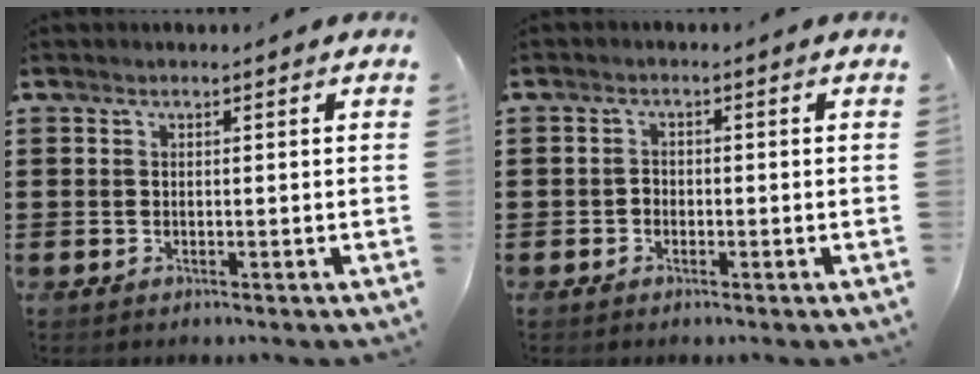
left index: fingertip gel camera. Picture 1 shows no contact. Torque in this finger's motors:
{"motor_torque": [-1.09, 1.05, -0.01, -0.01]}